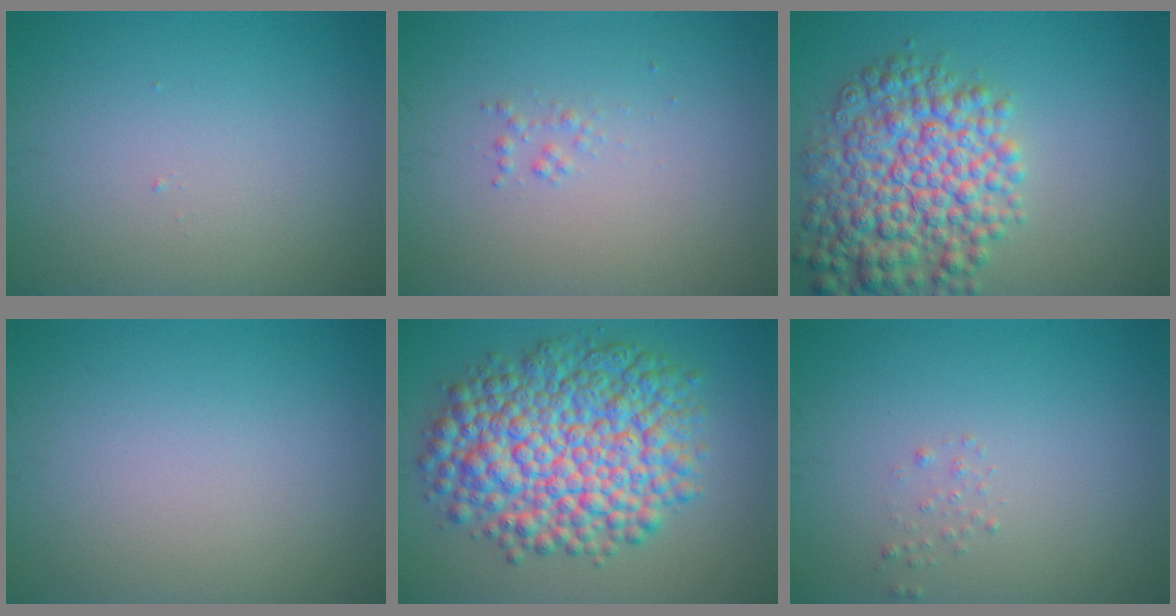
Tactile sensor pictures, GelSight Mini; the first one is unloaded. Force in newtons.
{"total": 0.7, "press": 0.7, "slide": 0.0}
{"total": 8.7, "press": 8.7, "slide": 0.2}
{"total": 0.0}
{"total": 11.4, "press": 11.4, "slide": 0.2}
{"total": 0.6, "press": 0.6, "slide": 0.0}